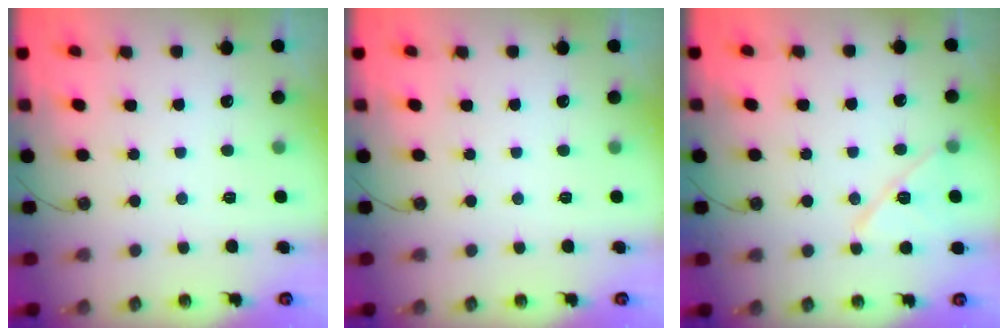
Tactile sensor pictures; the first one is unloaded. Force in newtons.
{"total": 0.0}
{"total": 12.1, "press": 12.1, "slide": 0.8}